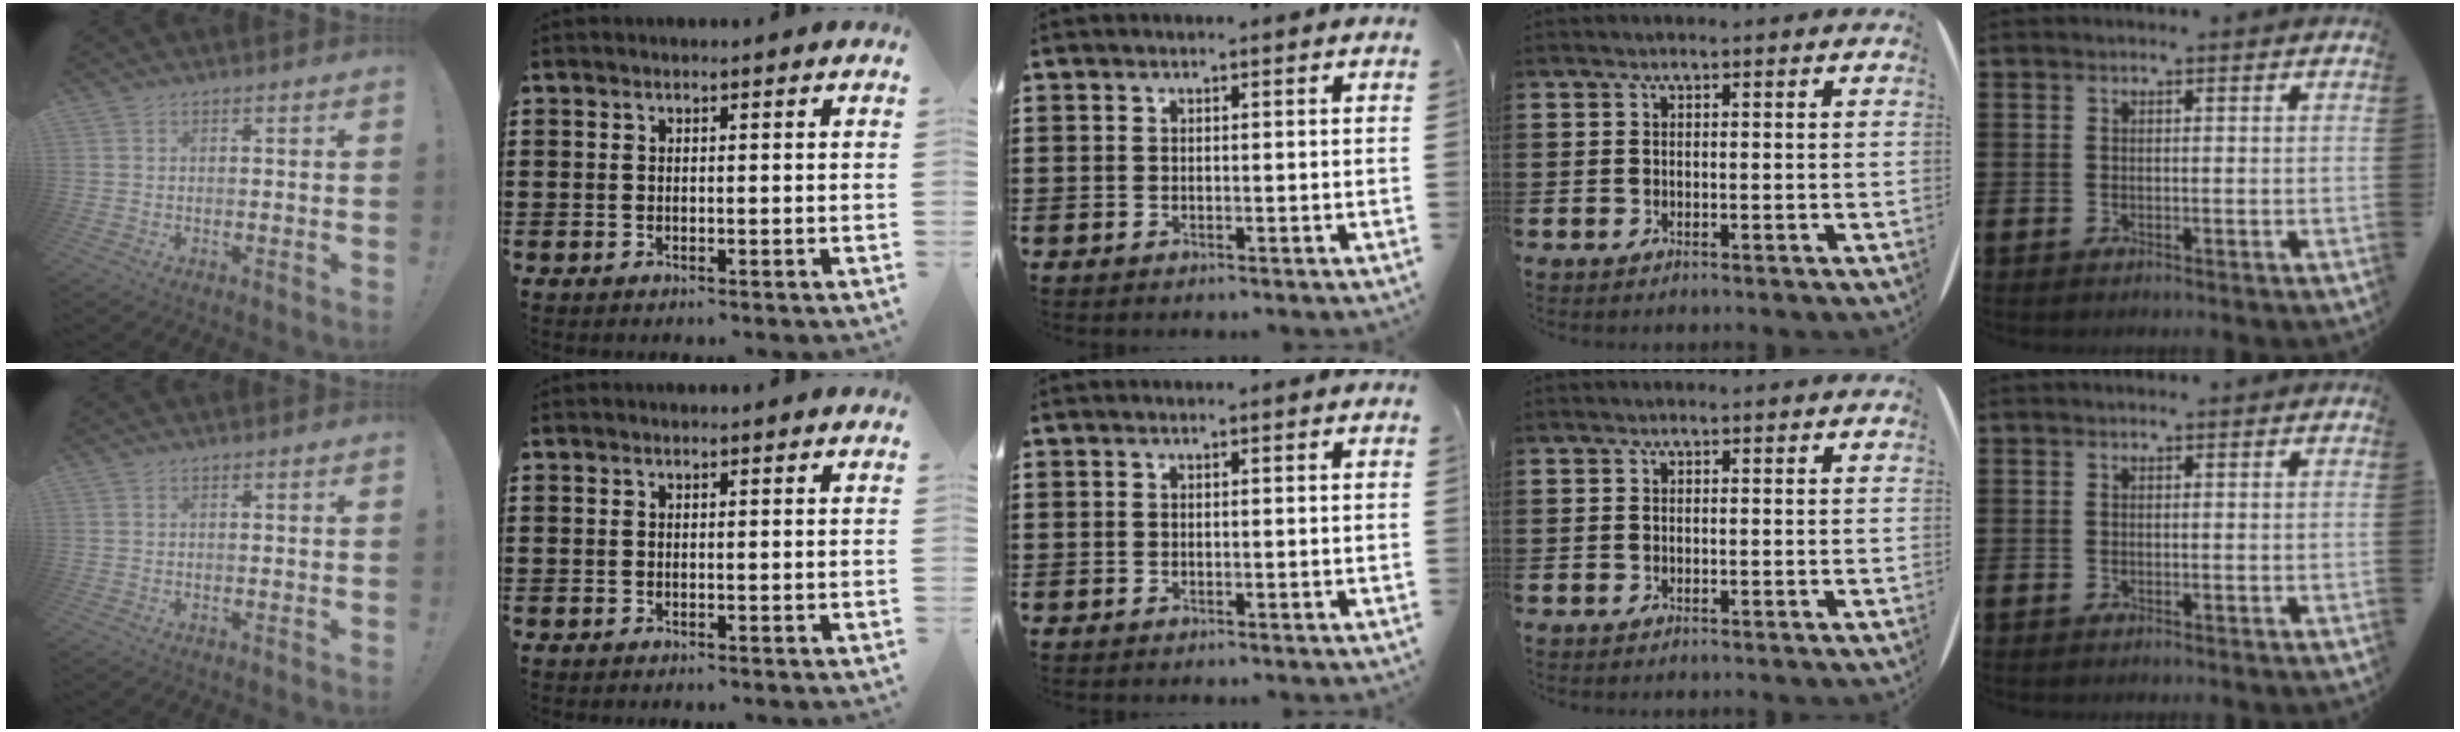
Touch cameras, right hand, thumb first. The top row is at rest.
{}